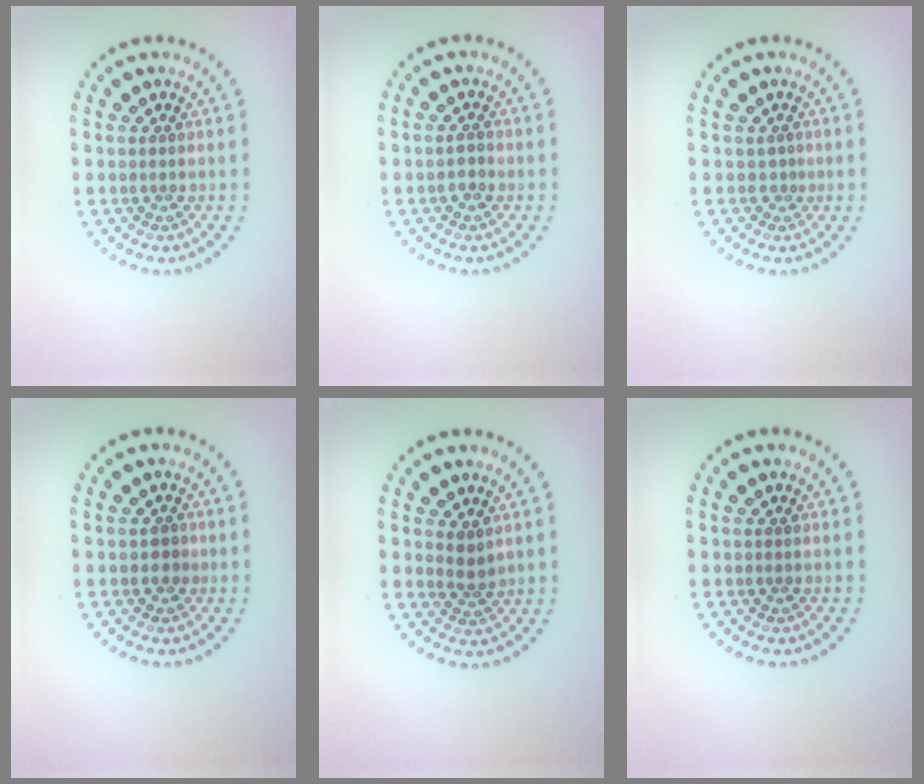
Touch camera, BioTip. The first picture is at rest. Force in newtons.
{"total": 1.0, "press": 1.0, "slide": 0.3}
{"total": 0.5, "press": 0.0, "slide": 0.5}
{"total": 1.0, "press": 0.9, "slide": 0.4}
{"total": 1.5, "press": 1.2, "slide": 0.9}
{"total": 0.0}